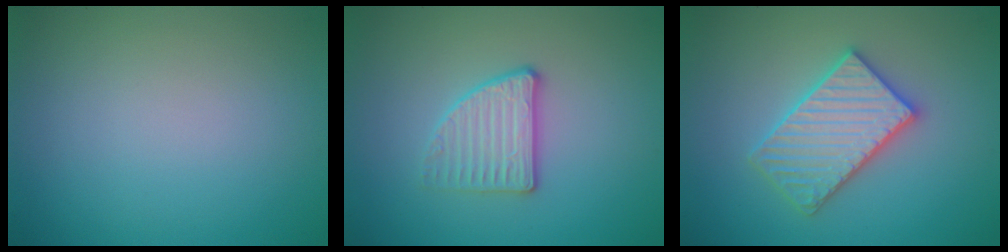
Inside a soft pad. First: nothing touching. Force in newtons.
{"total": 2.7, "press": 2.6, "slide": 0.8}
{"total": 4.1, "press": 4.0, "slide": 0.7}